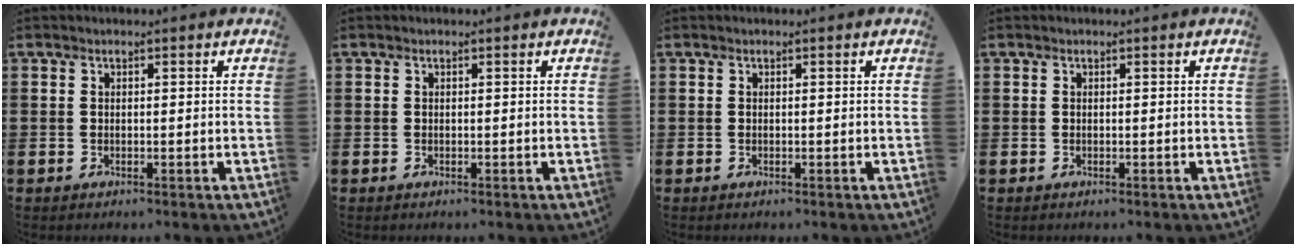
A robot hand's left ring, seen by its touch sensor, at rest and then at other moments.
{"total": 0.0}
{"total": 0.0}
{"total": 0.0}